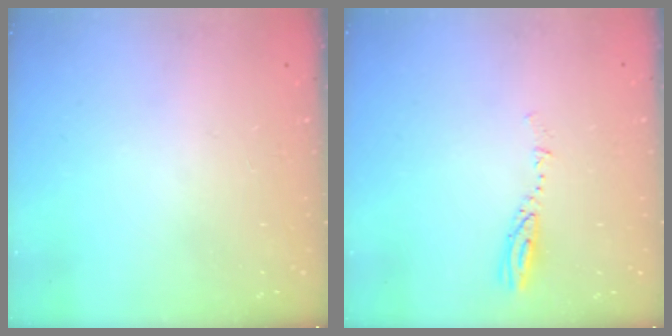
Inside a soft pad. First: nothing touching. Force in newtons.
{"total": 3.7, "press": 3.7, "slide": 0.1}